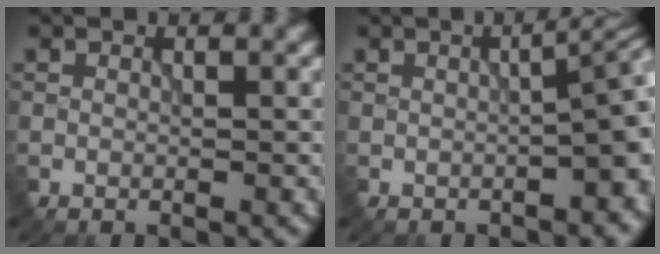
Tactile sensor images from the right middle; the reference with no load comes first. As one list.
[{"total": 7.0, "force": [-0.8, 2.4, 6.5], "torque": [-0.058, -0.006, -0.005]}]